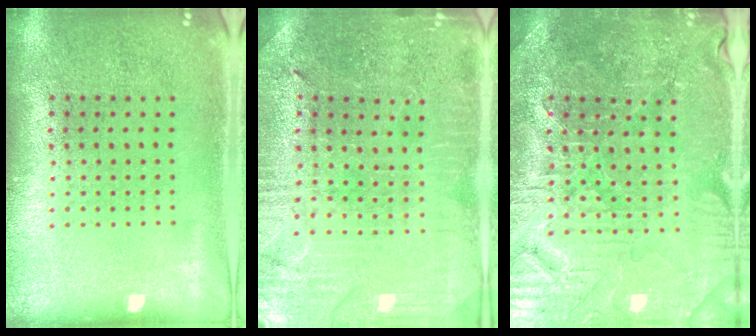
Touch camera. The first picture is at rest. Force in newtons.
{"total": 1.5, "press": 1.4, "slide": 0.2}
{"total": 3.6, "press": 3.6, "slide": 0.5}